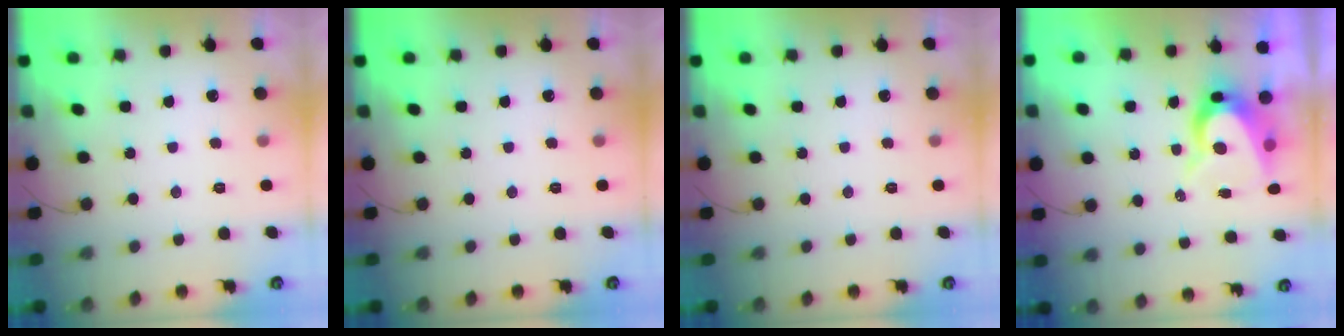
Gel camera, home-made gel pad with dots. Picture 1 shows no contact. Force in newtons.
{"total": 0.0}
{"total": 0.0}
{"total": 8.5, "press": 8.5, "slide": 0.6}